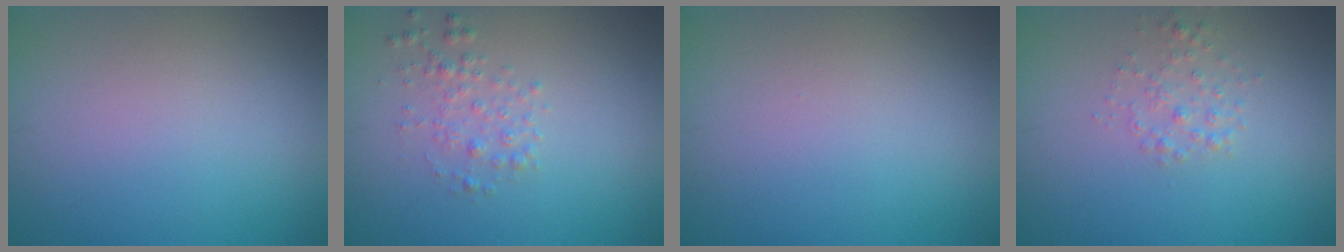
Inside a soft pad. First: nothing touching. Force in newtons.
{"total": 1.6, "press": 1.6, "slide": 0.0}
{"total": 0.0}
{"total": 1.4, "press": 1.4, "slide": 0.0}